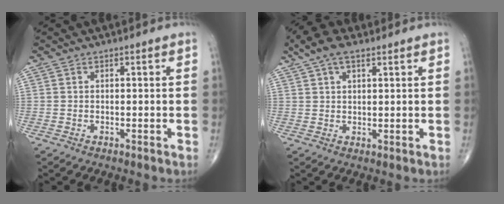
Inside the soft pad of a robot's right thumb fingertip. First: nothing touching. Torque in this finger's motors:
{"motor_torque": [-1.94, 2.02, 0.10, 0.21, 0.08]}